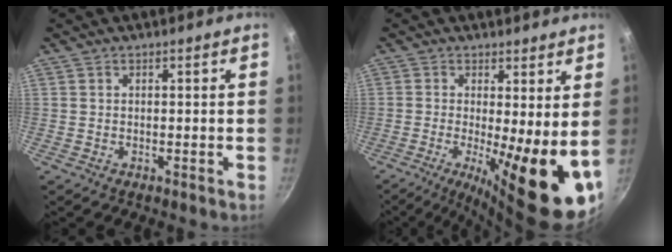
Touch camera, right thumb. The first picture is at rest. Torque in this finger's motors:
{"motor_torque": [0.01, 1.43, 0.03, 0.09, 0.43]}